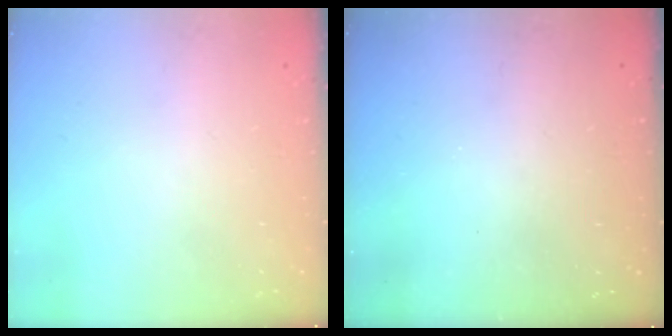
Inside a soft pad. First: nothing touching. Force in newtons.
{"total": 2.9, "press": 2.9, "slide": 0.2}